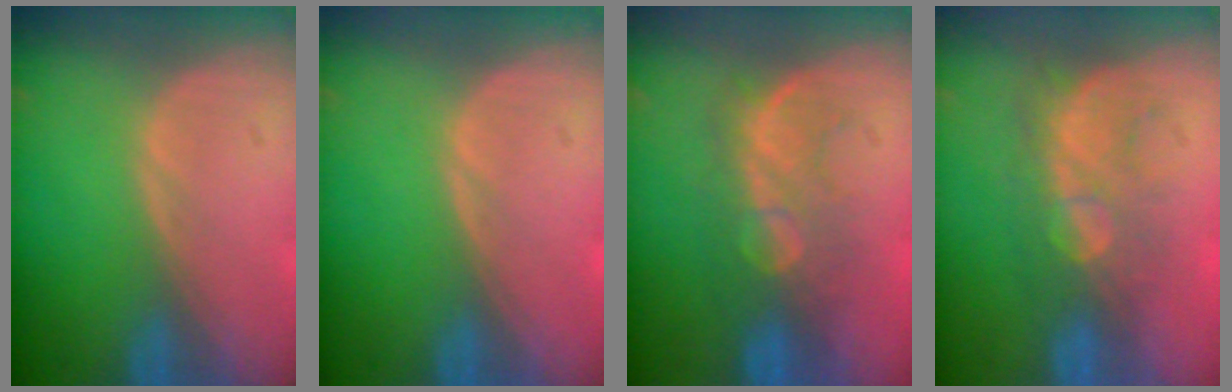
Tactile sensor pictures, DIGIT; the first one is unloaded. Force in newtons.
{"total": 0.0}
{"total": 8.0, "press": 7.8, "slide": 1.7}
{"total": 8.8, "press": 7.6, "slide": 4.5}